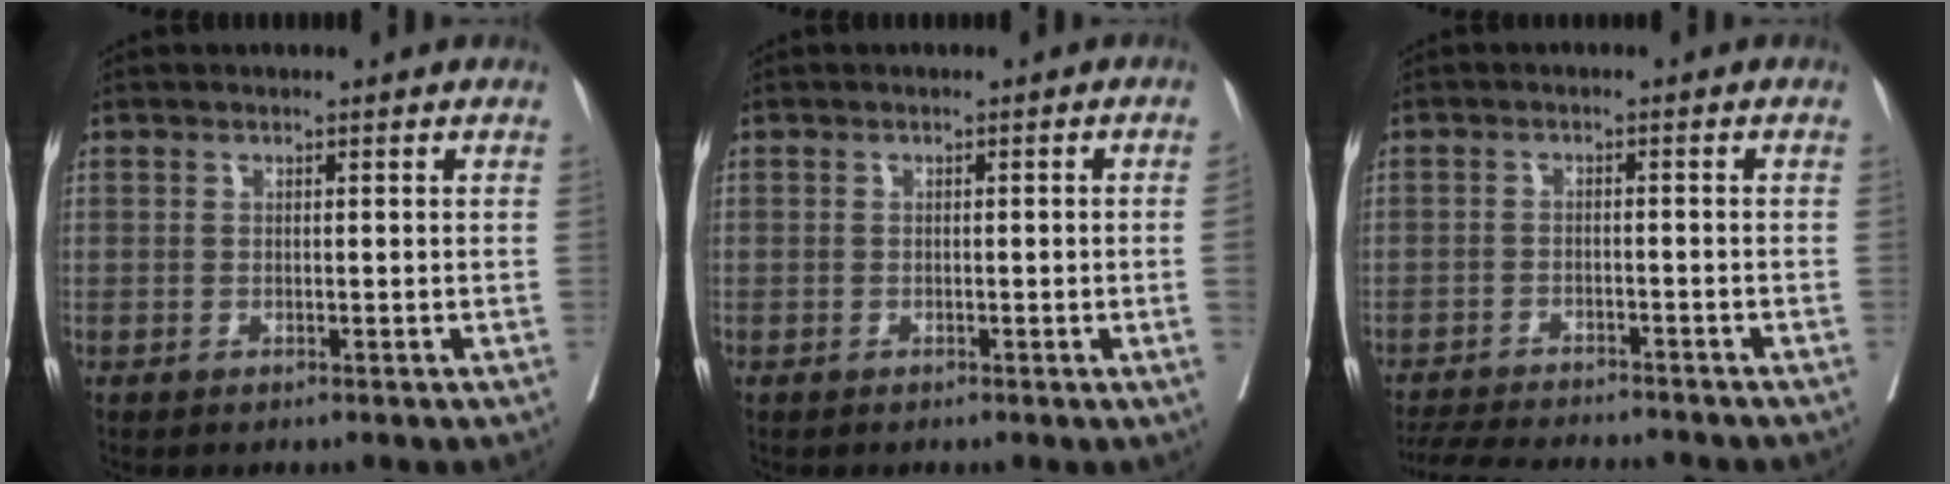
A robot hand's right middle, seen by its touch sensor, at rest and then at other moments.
{"total": 1.5, "force": [-0.3, -0.3, 1.4], "torque": [-0.023, 0.002, 0.000]}
{"total": 12.3, "force": [-11.4, 1.6, 4.2], "torque": [-0.071, -0.010, -0.162]}